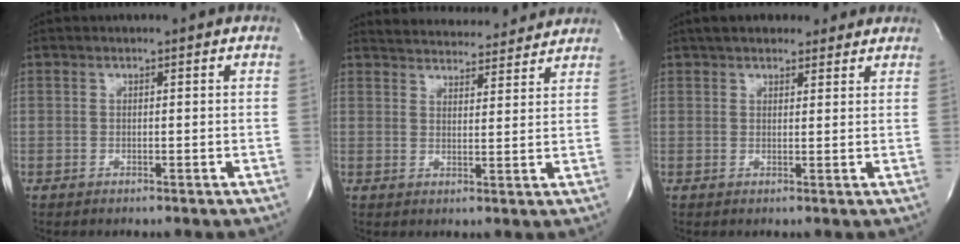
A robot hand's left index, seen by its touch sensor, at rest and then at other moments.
{"total": 12.2, "force": [11.7, 2.2, 2.3], "torque": [-0.027, 0.008, 0.149]}
{"total": 8.5, "force": [6.8, 3.3, 3.9], "torque": [-0.047, 0.024, 0.098]}